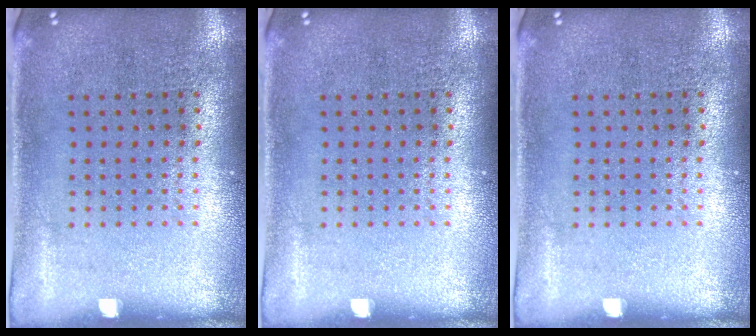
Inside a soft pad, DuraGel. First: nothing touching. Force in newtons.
{"total": 0.0}
{"total": 0.0}